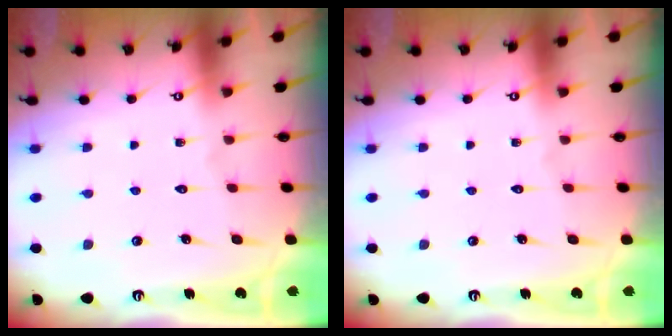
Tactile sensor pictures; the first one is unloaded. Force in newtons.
{"total": 0.0}